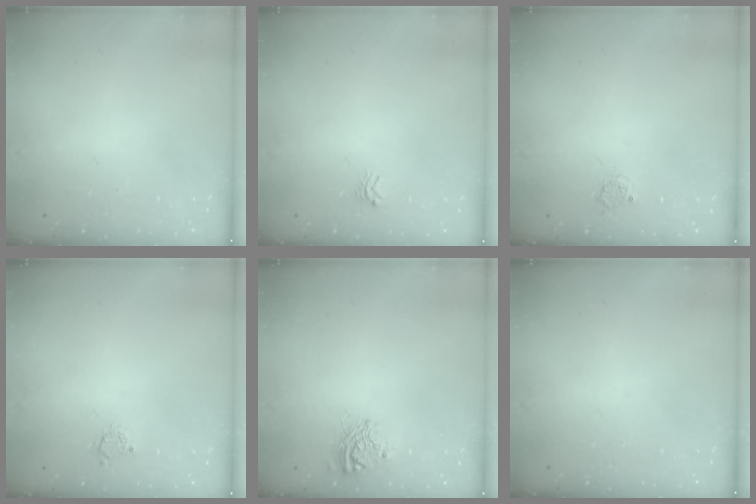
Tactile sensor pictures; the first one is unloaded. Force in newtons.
{"total": 3.0, "press": 3.0, "slide": 0.5}
{"total": 3.6, "press": 3.6, "slide": 0.1}
{"total": 3.4, "press": 3.4, "slide": 0.4}
{"total": 8.9, "press": 8.9, "slide": 0.3}
{"total": 0.0}